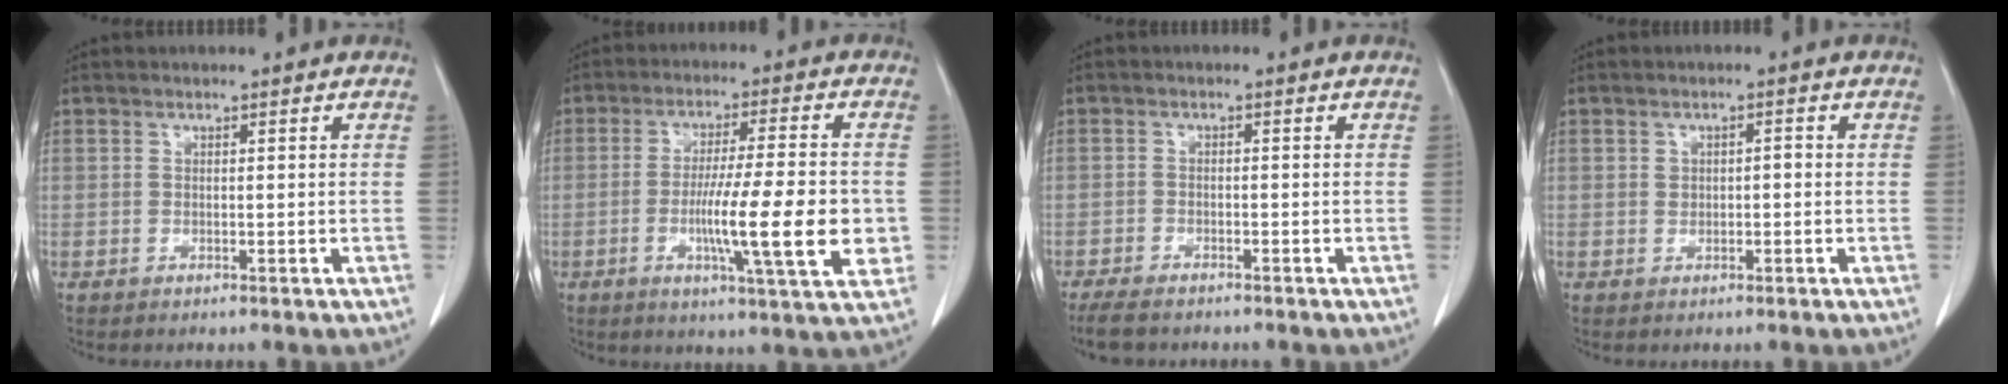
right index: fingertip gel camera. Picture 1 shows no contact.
{"total": 13.5, "force": [-2.7, 1.0, 13.1], "torque": [-0.207, -0.011, -0.046]}
{"total": 4.6, "force": [-3.9, 1.4, 2.1], "torque": [-0.035, -0.010, -0.067]}
{"total": 1.6, "force": [-0.1, 1.1, 1.2], "torque": [-0.016, 0.007, -0.001]}